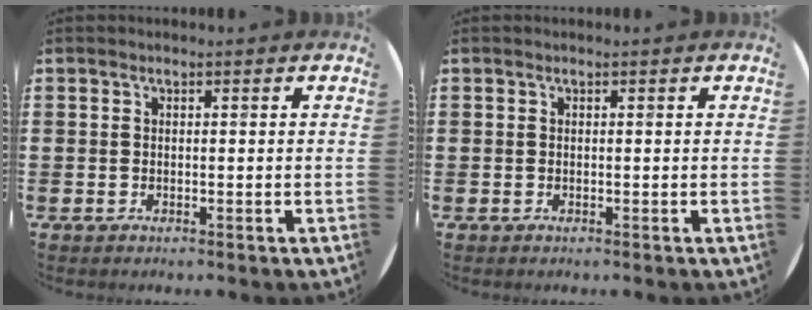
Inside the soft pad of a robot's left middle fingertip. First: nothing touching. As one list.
[{"total": 0.0}]